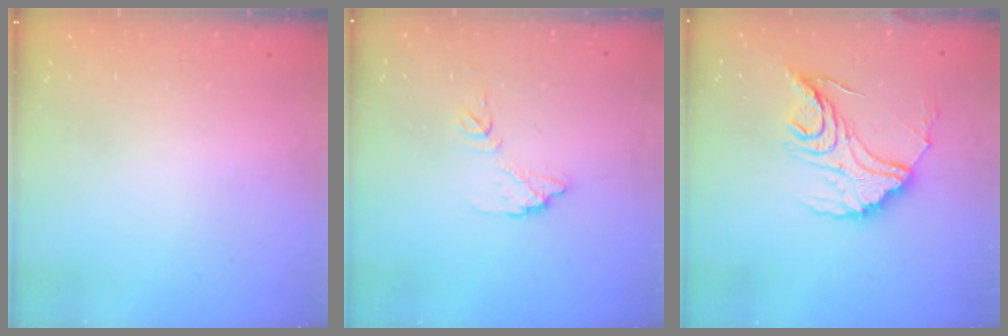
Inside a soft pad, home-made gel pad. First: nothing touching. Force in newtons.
{"total": 7.2, "press": 7.2, "slide": 0.3}
{"total": 16.6, "press": 16.6, "slide": 1.3}